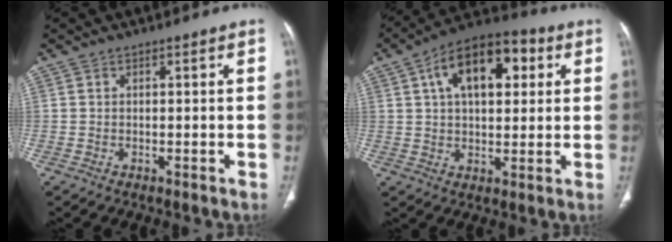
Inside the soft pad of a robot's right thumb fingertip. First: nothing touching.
{"total": 15.9, "force": [5.2, 8.5, 12.3], "torque": [-0.168, 0.015, 0.077]}